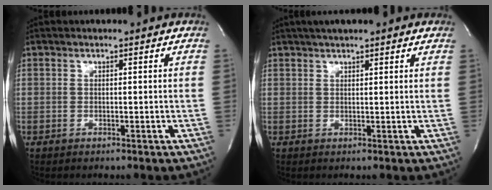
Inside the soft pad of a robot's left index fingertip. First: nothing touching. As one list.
[{"total": 5.9, "force": [4.7, 1.0, 3.5], "torque": [-0.056, 0.031, 0.069]}]